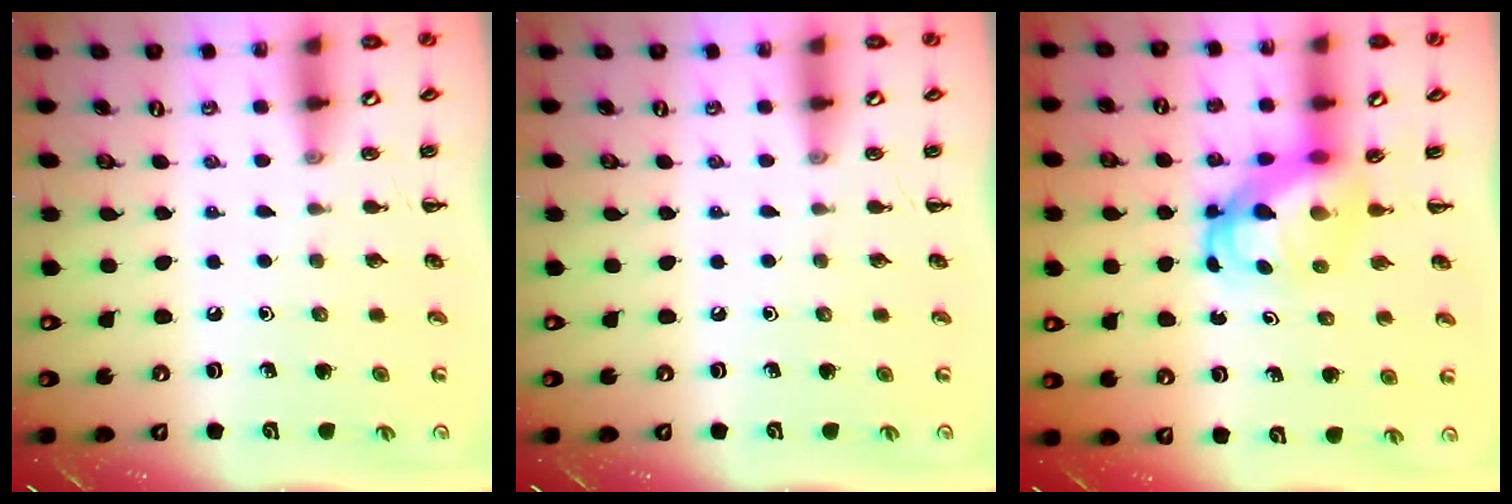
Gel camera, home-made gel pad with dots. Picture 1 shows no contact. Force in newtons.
{"total": 0.0}
{"total": 6.1, "press": 6.1, "slide": 0.6}